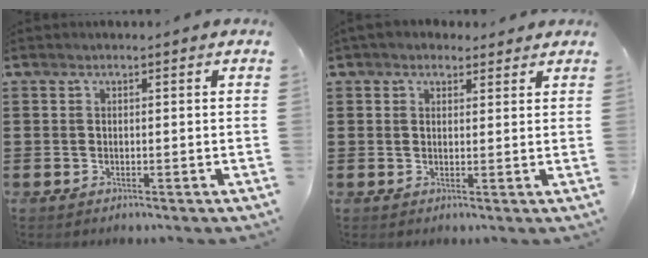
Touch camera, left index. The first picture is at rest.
{"total": 2.4, "force": [1.9, 1.4, 0.7], "torque": [-0.019, 0.007, 0.035]}